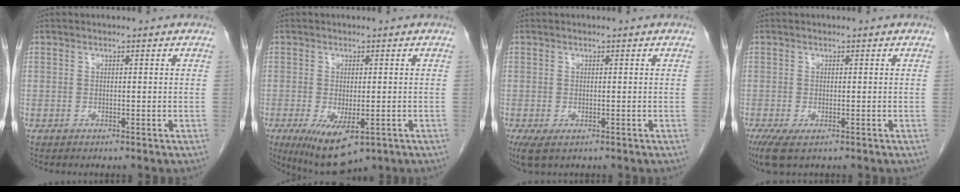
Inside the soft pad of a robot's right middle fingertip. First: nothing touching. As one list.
[{"total": 9.5, "force": [-4.7, 3.7, 7.4], "torque": [-0.122, -0.023, -0.067]}, {"total": 3.4, "force": [-1.9, 1.6, 2.4], "torque": [-0.044, -0.011, -0.028]}, {"total": 4.5, "force": [-2.6, 1.5, 3.3], "torque": [-0.060, -0.014, -0.043]}]